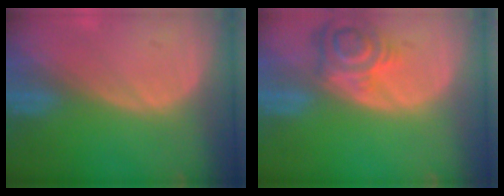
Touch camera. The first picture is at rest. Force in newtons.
{"total": 6.9, "press": 6.4, "slide": 2.7}